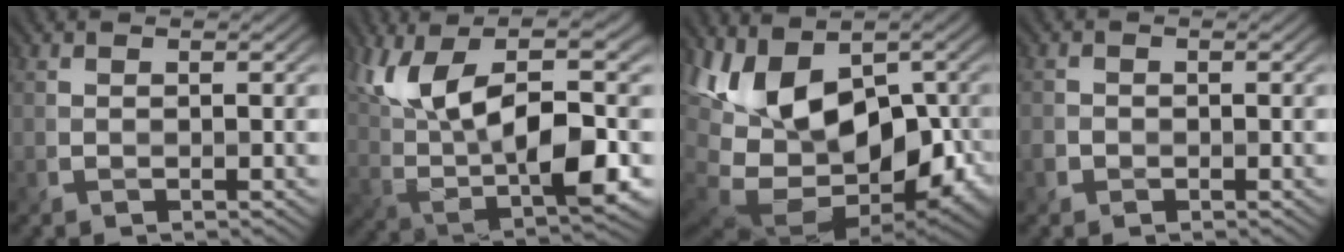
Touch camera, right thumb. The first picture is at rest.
{"total": 14.9, "force": [4.3, 5.8, 13.0], "torque": [-0.251, 0.013, 0.073]}
{"total": 17.8, "force": [-2.0, 9.8, 14.7], "torque": [-0.234, -0.017, -0.011]}
{"total": 1.2, "force": [-0.7, 0.9, -0.1], "torque": [0.010, -0.005, -0.018]}